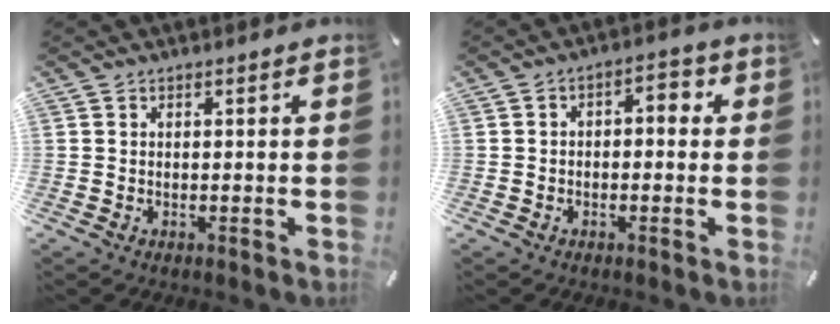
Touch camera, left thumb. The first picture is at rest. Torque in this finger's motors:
{"motor_torque": [0.15, -0.40, 0.12, 0.20, -0.03]}